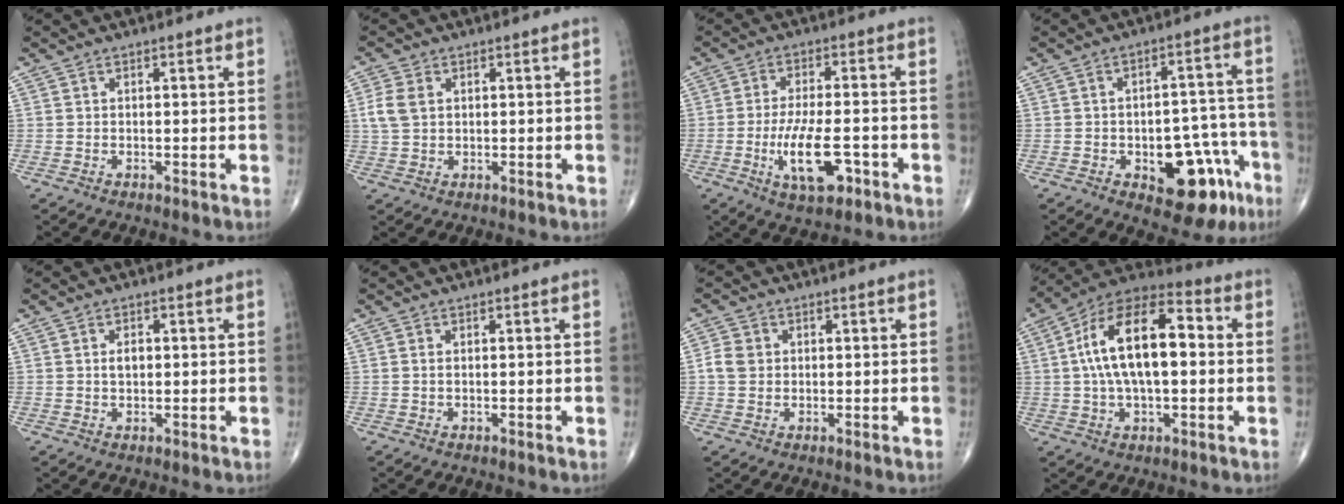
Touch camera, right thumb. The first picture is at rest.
{"total": 4.6, "force": [1.0, 3.2, 3.1], "torque": [-0.069, 0.004, 0.021]}
{"total": 10.1, "force": [-3.6, 3.8, 8.7], "torque": [-0.153, 0.006, -0.058]}
{"total": 15.0, "force": [-6.7, 7.7, 10.9], "torque": [-0.095, 0.055, -0.077]}
{"total": 2.1, "force": [0.2, 1.4, 1.6], "torque": [-0.020, 0.001, 0.003]}
{"total": 0.6, "force": [0.1, 0.3, 0.5], "torque": [-0.015, 0.004, 0.004]}
{"total": 3.7, "force": [0.4, 3.2, 1.9], "torque": [-0.029, 0.005, 0.003]}
{"total": 18.2, "force": [1.7, 8.9, 15.9], "torque": [-0.269, 0.035, 0.018]}